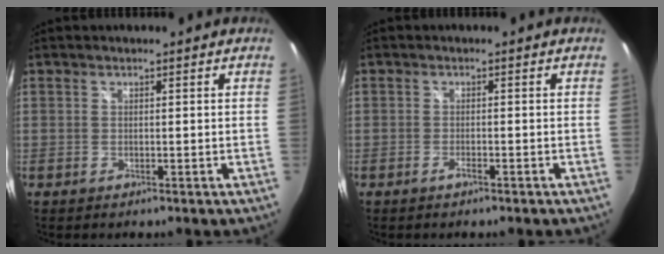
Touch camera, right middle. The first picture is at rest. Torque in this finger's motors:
{"motor_torque": [0.43, -0.36, 0.04, 0.02]}